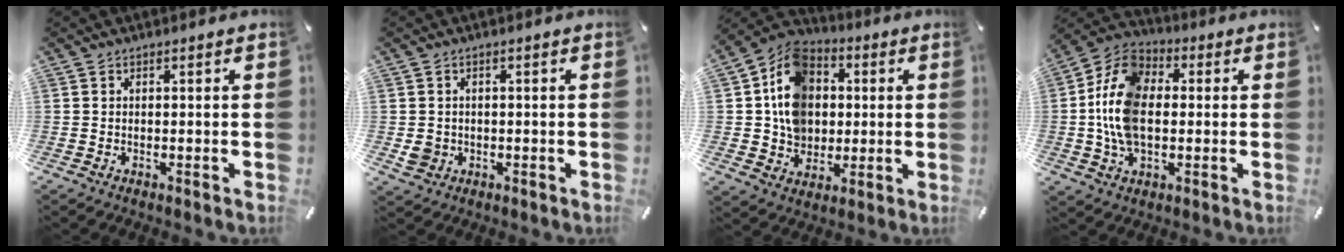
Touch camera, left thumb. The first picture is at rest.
{"total": 3.3, "force": [-0.4, 3.2, 1.0], "torque": [-0.016, 0.000, -0.010]}
{"total": 13.3, "force": [0.6, 11.9, 6.1], "torque": [-0.128, 0.007, 0.015]}
{"total": 14.2, "force": [-0.9, 9.9, 10.1], "torque": [-0.244, 0.010, -0.021]}